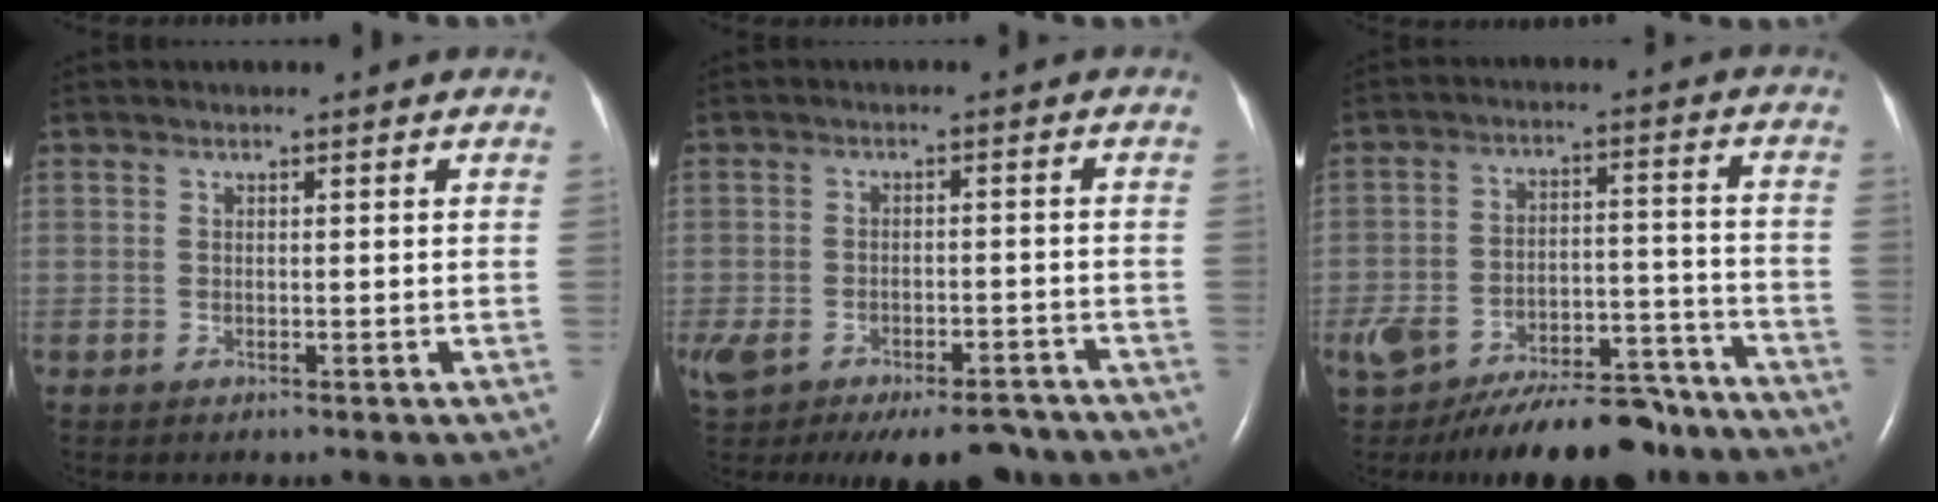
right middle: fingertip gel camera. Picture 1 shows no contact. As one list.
[{"total": 18.3, "force": [-13.3, 8.5, 9.2], "torque": [-0.211, -0.017, -0.177]}, {"total": 19.4, "force": [-16.3, 6.7, 8.1], "torque": [-0.138, 0.013, -0.239]}]